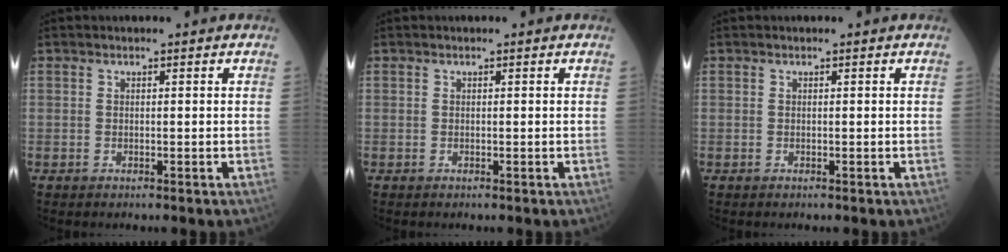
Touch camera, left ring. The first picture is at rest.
{"total": 0.0}
{"total": 0.0}